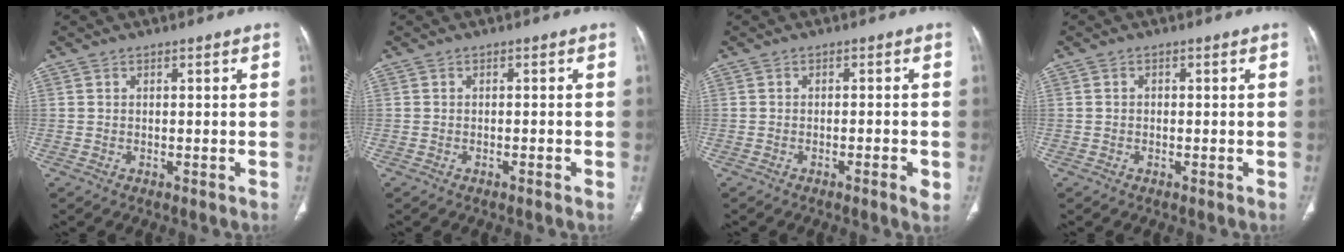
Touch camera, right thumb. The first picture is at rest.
{"total": 0.8, "force": [-0.4, 0.1, 0.7], "torque": [-0.017, 0.003, -0.005]}
{"total": 2.9, "force": [-1.1, 0.5, 2.6], "torque": [-0.045, 0.000, -0.016]}
{"total": 0.8, "force": [-0.1, 0.7, 0.4], "torque": [-0.005, 0.004, -0.002]}